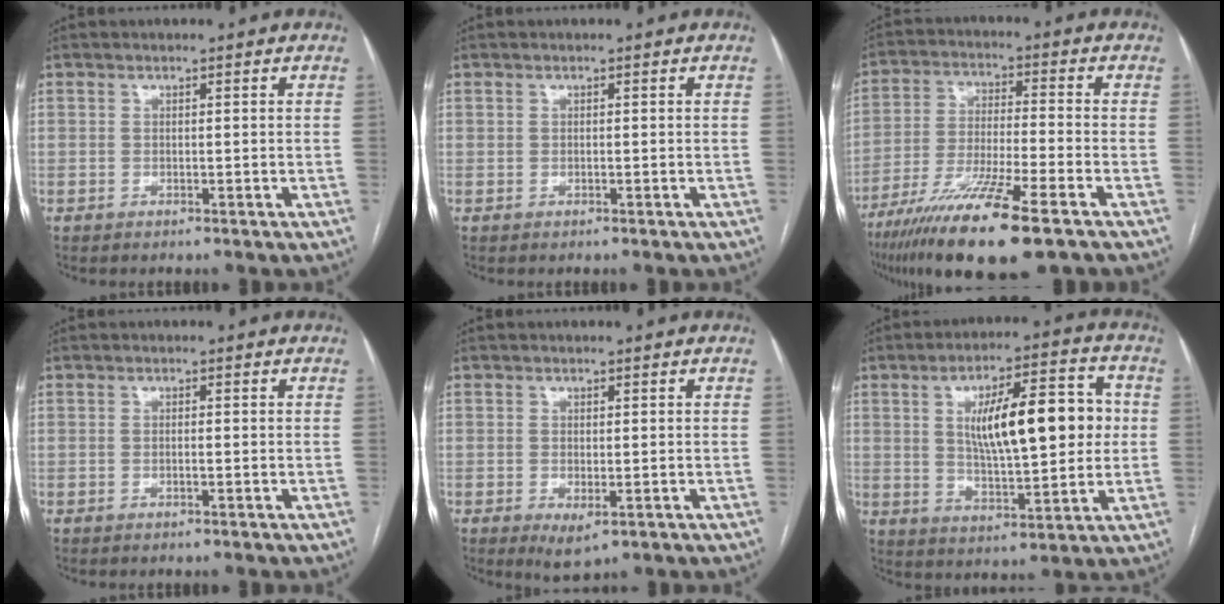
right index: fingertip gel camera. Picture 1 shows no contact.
{"total": 0.0}
{"total": 15.7, "force": [-9.9, 0.7, 12.2], "torque": [-0.233, -0.043, -0.178]}
{"total": 0.6, "force": [-0.2, 0.1, 0.6], "torque": [-0.011, 0.000, -0.002]}
{"total": 3.2, "force": [-1.2, 1.3, 2.6], "torque": [-0.038, -0.005, -0.008]}
{"total": 15.2, "force": [2.4, 4.2, 14.4], "torque": [-0.227, 0.023, 0.040]}